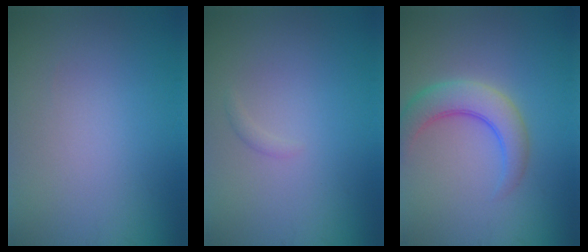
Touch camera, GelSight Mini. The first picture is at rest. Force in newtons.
{"total": 0.6, "press": 0.6, "slide": 0.1}
{"total": 4.5, "press": 4.5, "slide": 0.3}